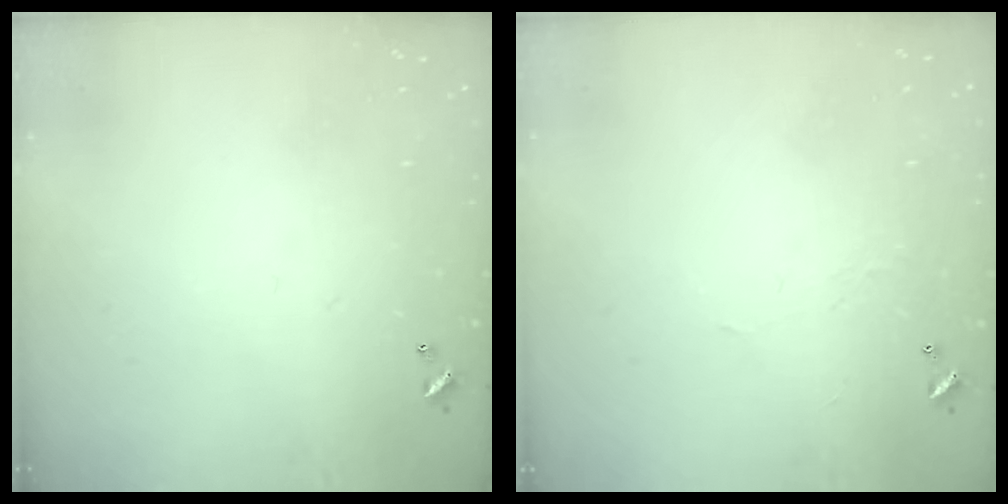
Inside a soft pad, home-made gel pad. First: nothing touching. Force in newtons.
{"total": 1.7, "press": 1.7, "slide": 0.4}